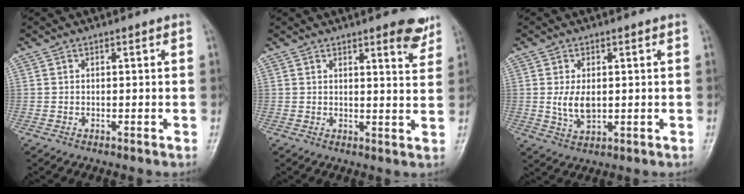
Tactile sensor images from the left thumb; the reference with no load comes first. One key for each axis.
{"total": 6.1, "fx": 4.1, "fy": 1.6, "fz": 4.2, "tx": -0.033, "ty": -0.023, "tz": 0.047}
{"total": 4.9, "fx": 0.3, "fy": 2.9, "fz": 4.0, "tx": -0.073, "ty": -0.010, "tz": 0.011}